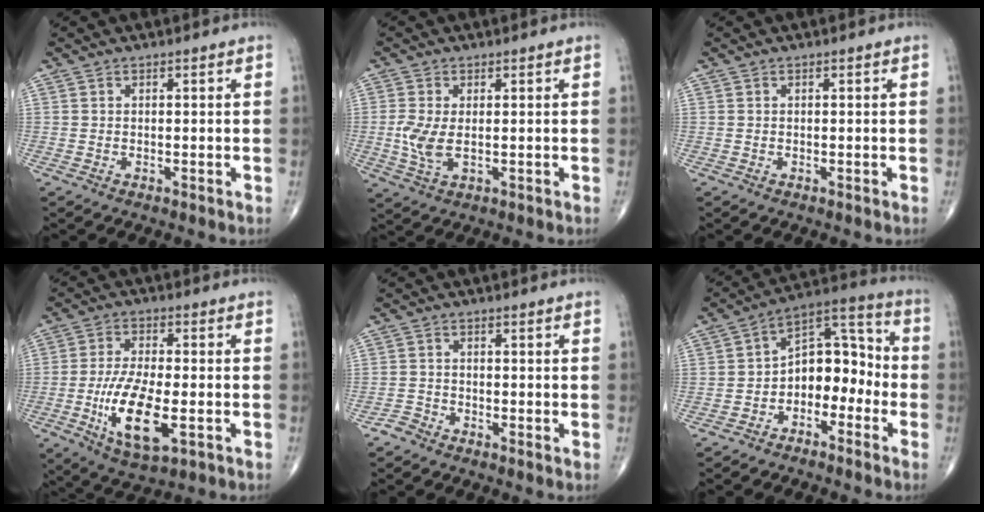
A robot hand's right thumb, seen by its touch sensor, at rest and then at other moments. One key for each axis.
{"total": 5.2, "fx": -0.2, "fy": 2.7, "fz": 4.5, "tx": -0.110, "ty": -0.012, "tz": -0.002}
{"total": 0.0}
{"total": 12.9, "fx": -3.4, "fy": 5.0, "fz": 11.4, "tx": -0.218, "ty": -0.005, "tz": -0.056}
{"total": 1.6, "fx": -1.4, "fy": 0.8, "fz": 0.4, "tx": -0.003, "ty": -0.003, "tz": -0.033}
{"total": 11.3, "fx": -3.2, "fy": 7.5, "fz": 7.8, "tx": -0.078, "ty": 0.060, "tz": -0.067}